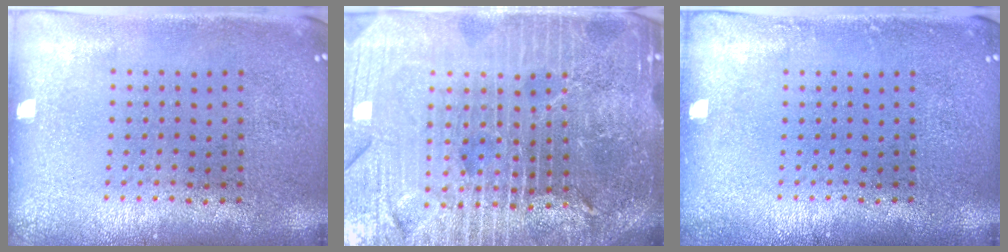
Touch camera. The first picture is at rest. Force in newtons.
{"total": 6.3, "press": 5.6, "slide": 2.9}
{"total": 0.7, "press": 0.7, "slide": 0.1}